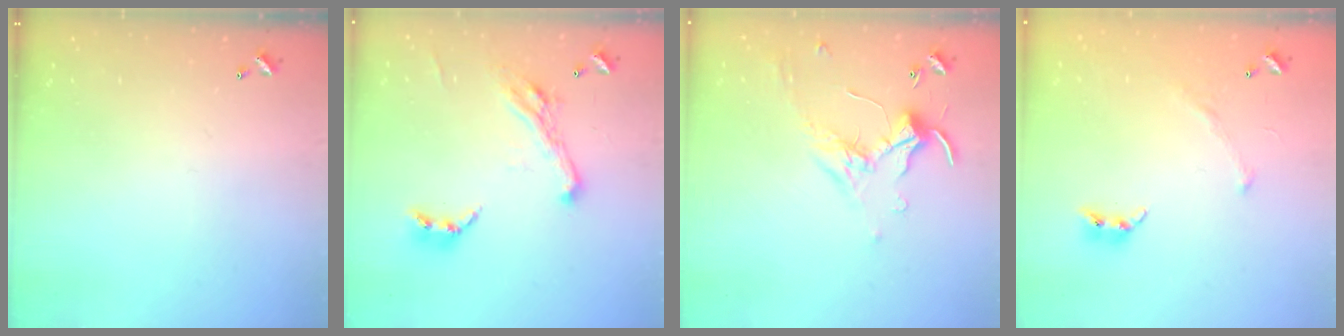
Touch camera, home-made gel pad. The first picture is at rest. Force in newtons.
{"total": 7.2, "press": 7.1, "slide": 1.1}
{"total": 0.0}
{"total": 3.6, "press": 3.5, "slide": 0.9}